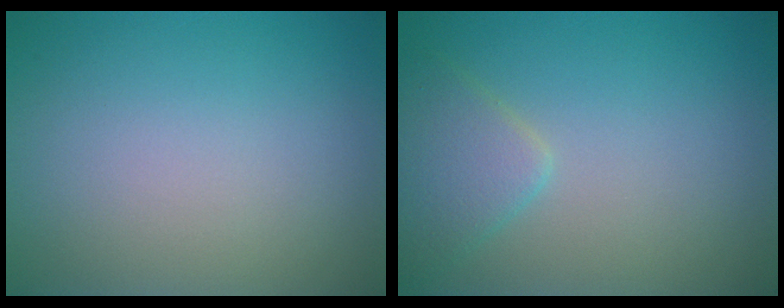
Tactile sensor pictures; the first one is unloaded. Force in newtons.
{"total": 2.7, "press": 2.7, "slide": 0.2}